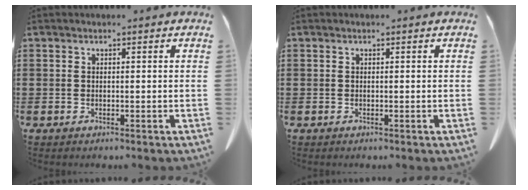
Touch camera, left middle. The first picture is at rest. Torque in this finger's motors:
{"motor_torque": [0.19, -0.17, 0.05, 0.02]}